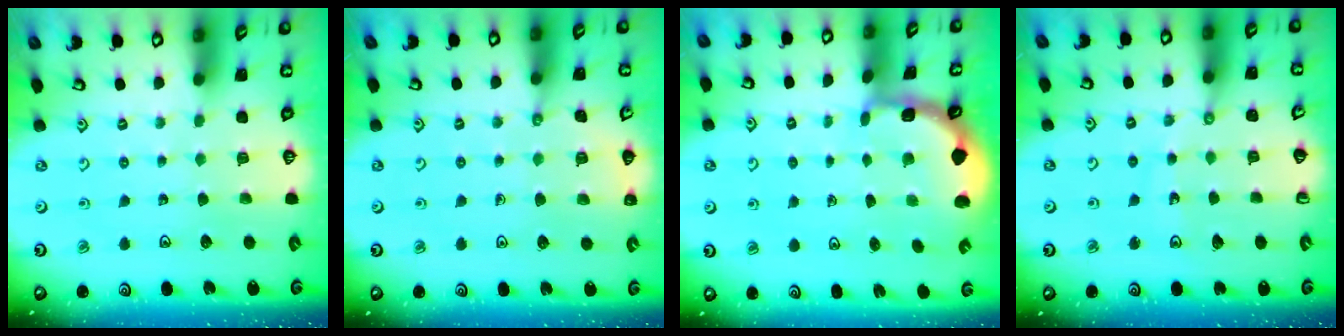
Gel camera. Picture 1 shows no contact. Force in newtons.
{"total": 6.9, "press": 6.5, "slide": 2.1}
{"total": 1.9, "press": 1.9, "slide": 0.2}
{"total": 8.8, "press": 8.8, "slide": 1.2}